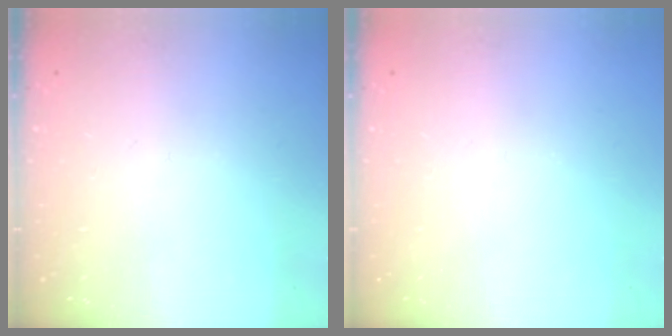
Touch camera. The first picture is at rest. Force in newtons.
{"total": 0.0}